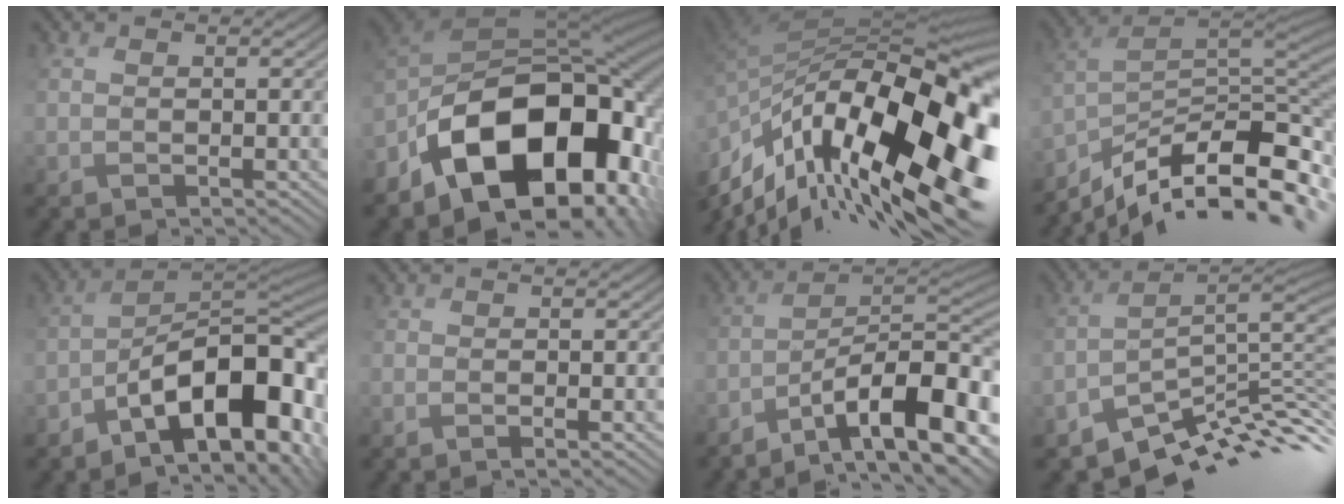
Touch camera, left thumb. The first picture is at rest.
{"total": 18.6, "force": [-7.5, 10.9, 13.0], "torque": [-0.217, -0.029, -0.118]}
{"total": 19.4, "force": [-6.5, 9.8, 15.4], "torque": [-0.294, -0.023, -0.106]}
{"total": 14.5, "force": [-10.9, 4.5, 8.4], "torque": [-0.166, -0.006, -0.162]}
{"total": 14.0, "force": [-6.8, 5.7, 10.8], "torque": [-0.152, -0.001, -0.118]}
{"total": 1.4, "force": [-1.2, 0.2, 0.7], "torque": [-0.006, 0.002, -0.028]}
{"total": 14.4, "force": [-8.2, 4.3, 11.0], "torque": [-0.167, -0.001, -0.135]}
{"total": 9.7, "force": [-6.3, 2.6, 6.8], "torque": [-0.107, 0.003, -0.103]}